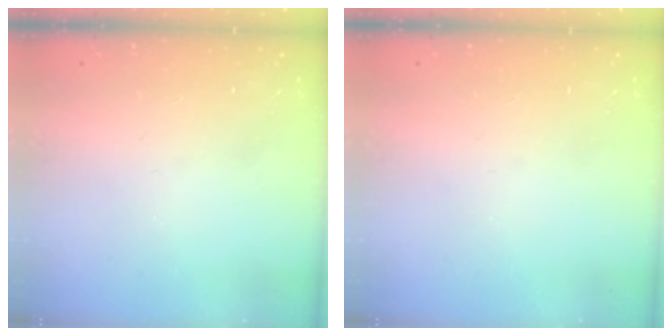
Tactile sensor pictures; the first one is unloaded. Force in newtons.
{"total": 0.0}